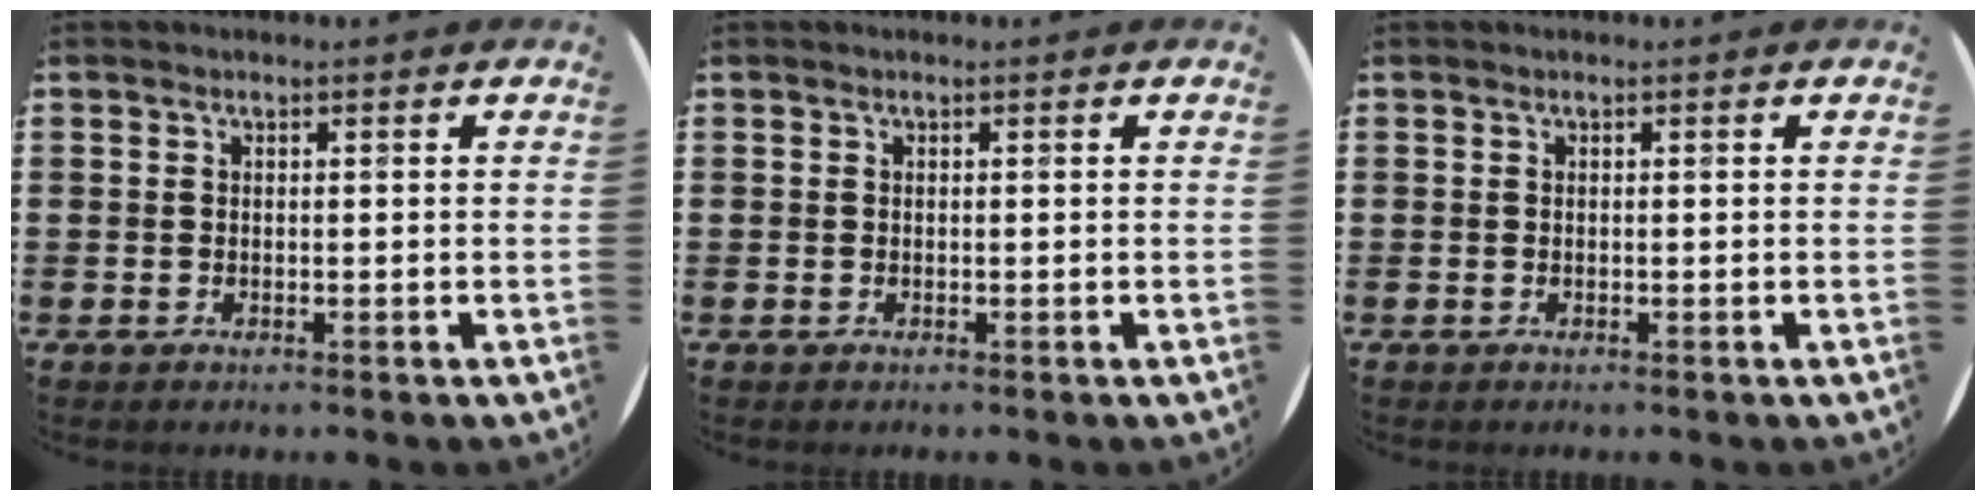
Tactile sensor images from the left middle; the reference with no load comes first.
{"total": 0.0}
{"total": 0.0}